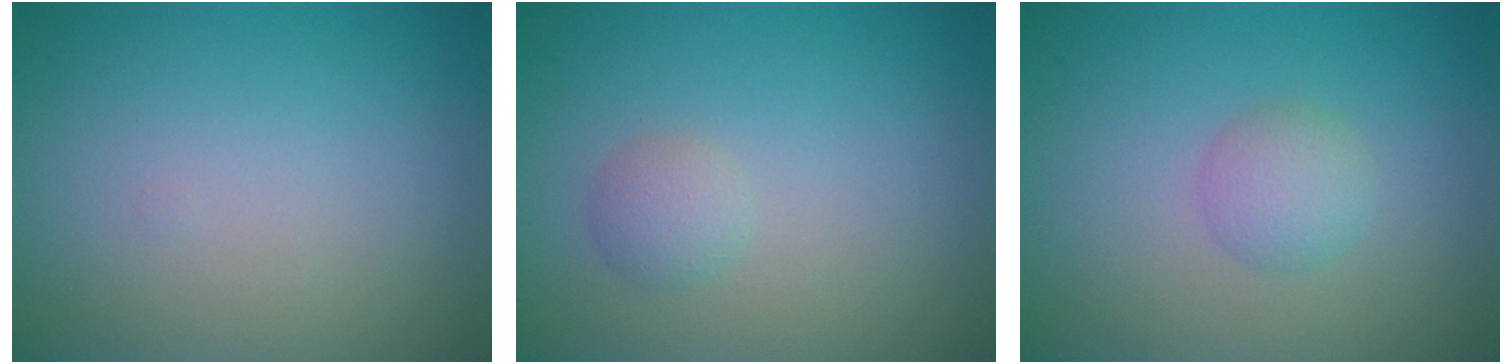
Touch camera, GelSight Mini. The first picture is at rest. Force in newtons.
{"total": 1.4, "press": 1.4, "slide": 0.1}
{"total": 2.0, "press": 2.0, "slide": 0.1}